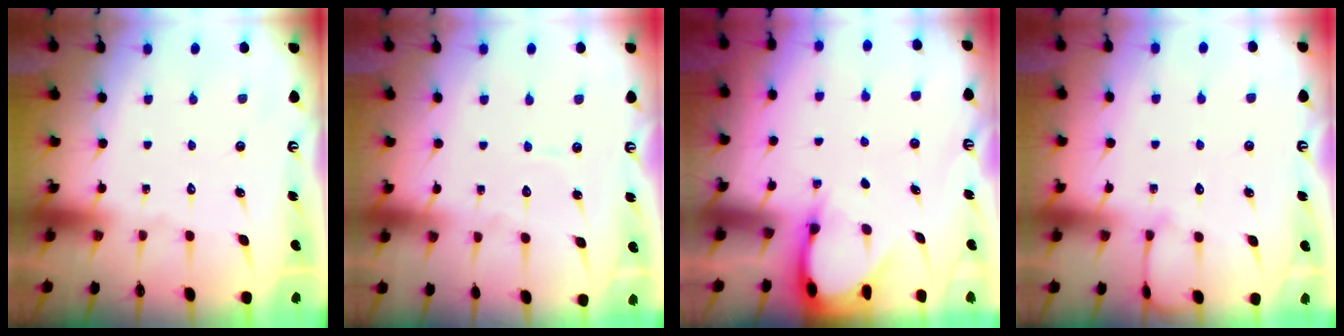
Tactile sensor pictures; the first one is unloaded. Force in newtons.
{"total": 4.3, "press": 4.3, "slide": 0.5}
{"total": 2.9, "press": 2.9, "slide": 0.3}
{"total": 3.7, "press": 3.7, "slide": 0.4}